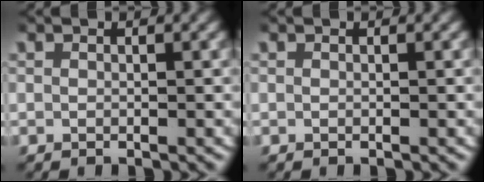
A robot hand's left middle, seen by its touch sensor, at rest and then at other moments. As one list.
[{"total": 0.0}]